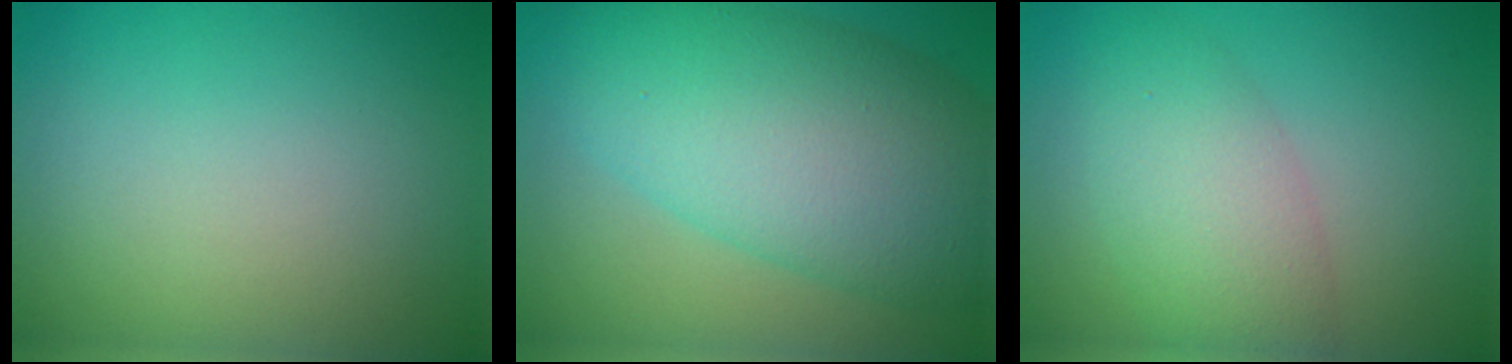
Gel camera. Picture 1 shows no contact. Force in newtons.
{"total": 11.8, "press": 11.8, "slide": 0.2}
{"total": 4.8, "press": 4.8, "slide": 0.2}